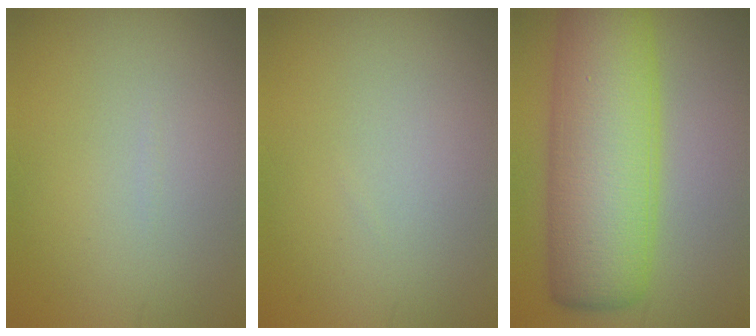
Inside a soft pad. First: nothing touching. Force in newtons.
{"total": 0.0}
{"total": 11.5, "press": 11.5, "slide": 0.3}